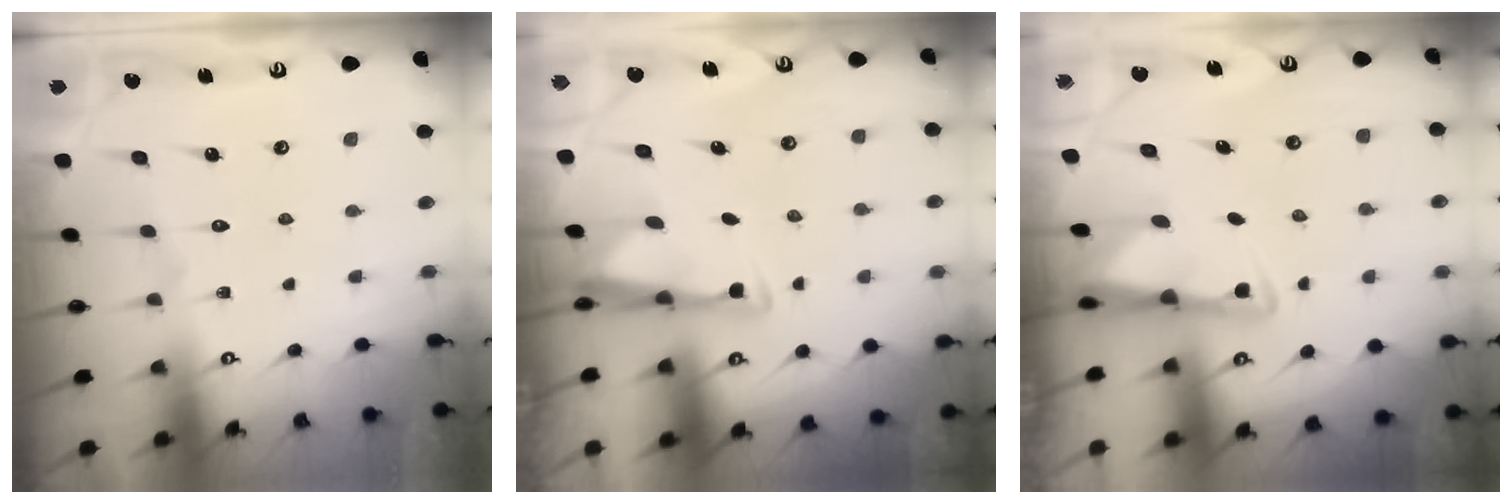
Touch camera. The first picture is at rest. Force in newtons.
{"total": 3.2, "press": 3.1, "slide": 0.9}
{"total": 2.9, "press": 2.9, "slide": 0.5}